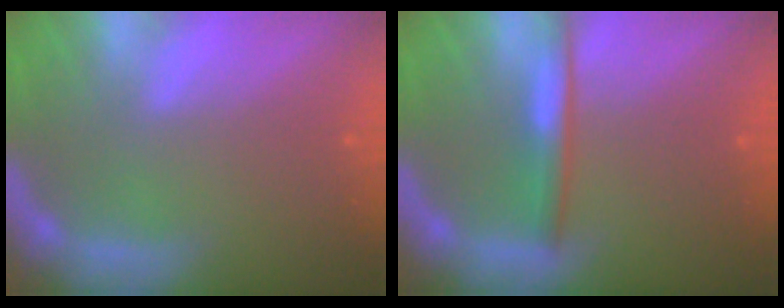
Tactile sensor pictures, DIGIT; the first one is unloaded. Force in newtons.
{"total": 3.0}